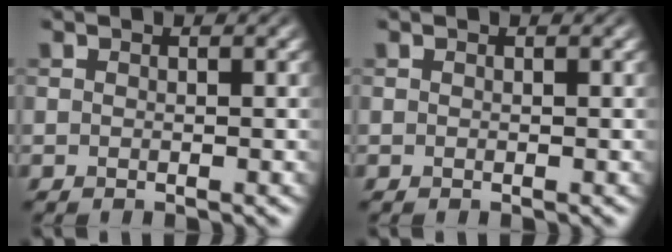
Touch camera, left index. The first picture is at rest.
{"total": 0.0}